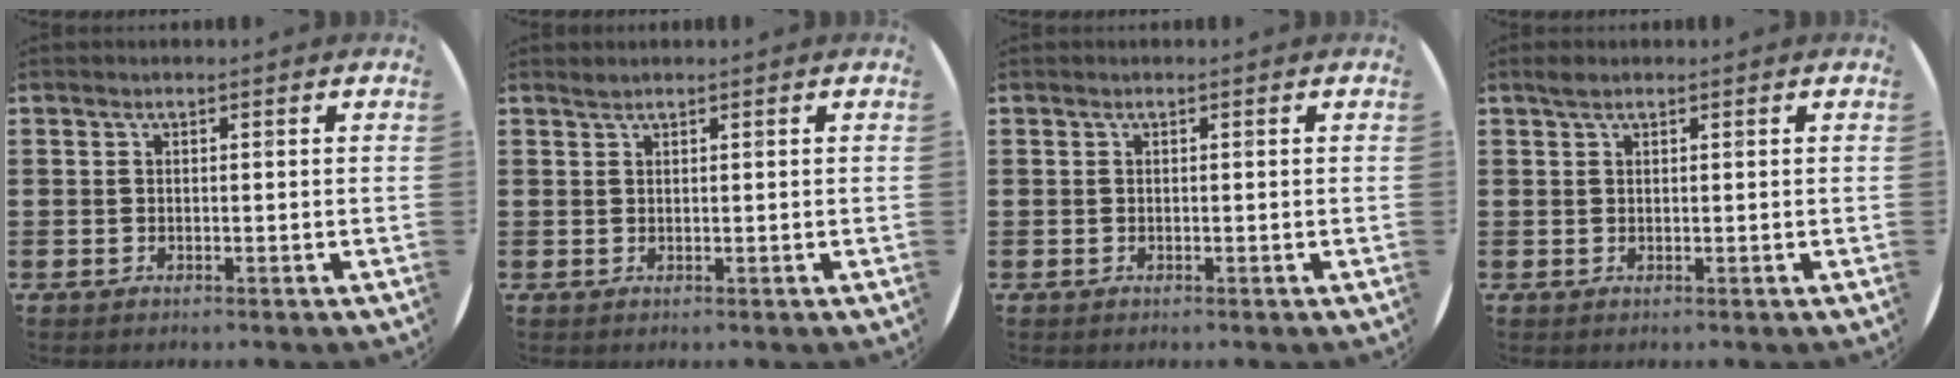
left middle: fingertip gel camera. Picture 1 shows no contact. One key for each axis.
{"total": 0.6, "fx": 0.6, "fy": -0.1, "fz": 0.0, "tx": -0.001, "ty": -0.001, "tz": 0.013}
{"total": 0.0}
{"total": 1.1, "fx": 0.9, "fy": 0.4, "fz": 0.5, "tx": -0.011, "ty": 0.004, "tz": 0.016}